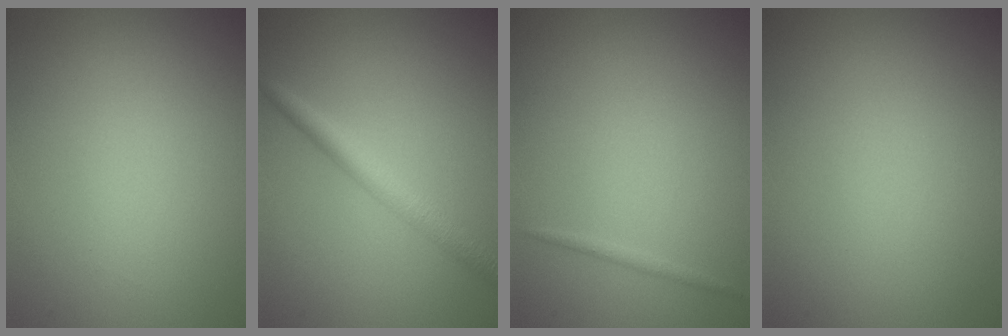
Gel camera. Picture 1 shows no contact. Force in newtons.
{"total": 3.0, "press": 3.0, "slide": 0.0}
{"total": 0.6, "press": 0.6, "slide": 0.1}
{"total": 0.0}